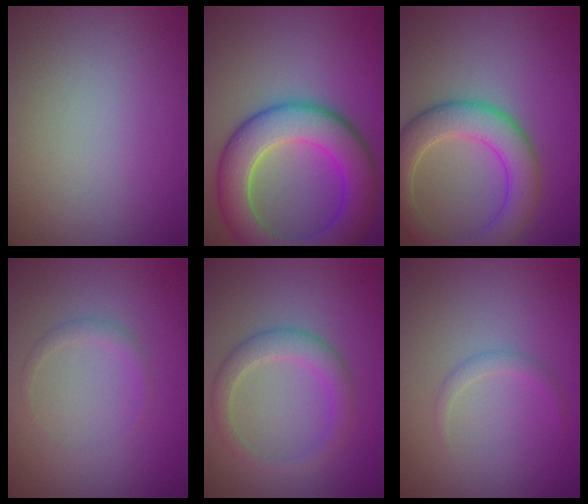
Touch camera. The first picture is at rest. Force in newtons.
{"total": 8.7, "press": 8.7, "slide": 0.2}
{"total": 5.8, "press": 5.7, "slide": 0.3}
{"total": 1.0, "press": 1.0, "slide": 0.1}
{"total": 2.8, "press": 2.8, "slide": 0.2}
{"total": 1.0, "press": 1.0, "slide": 0.0}